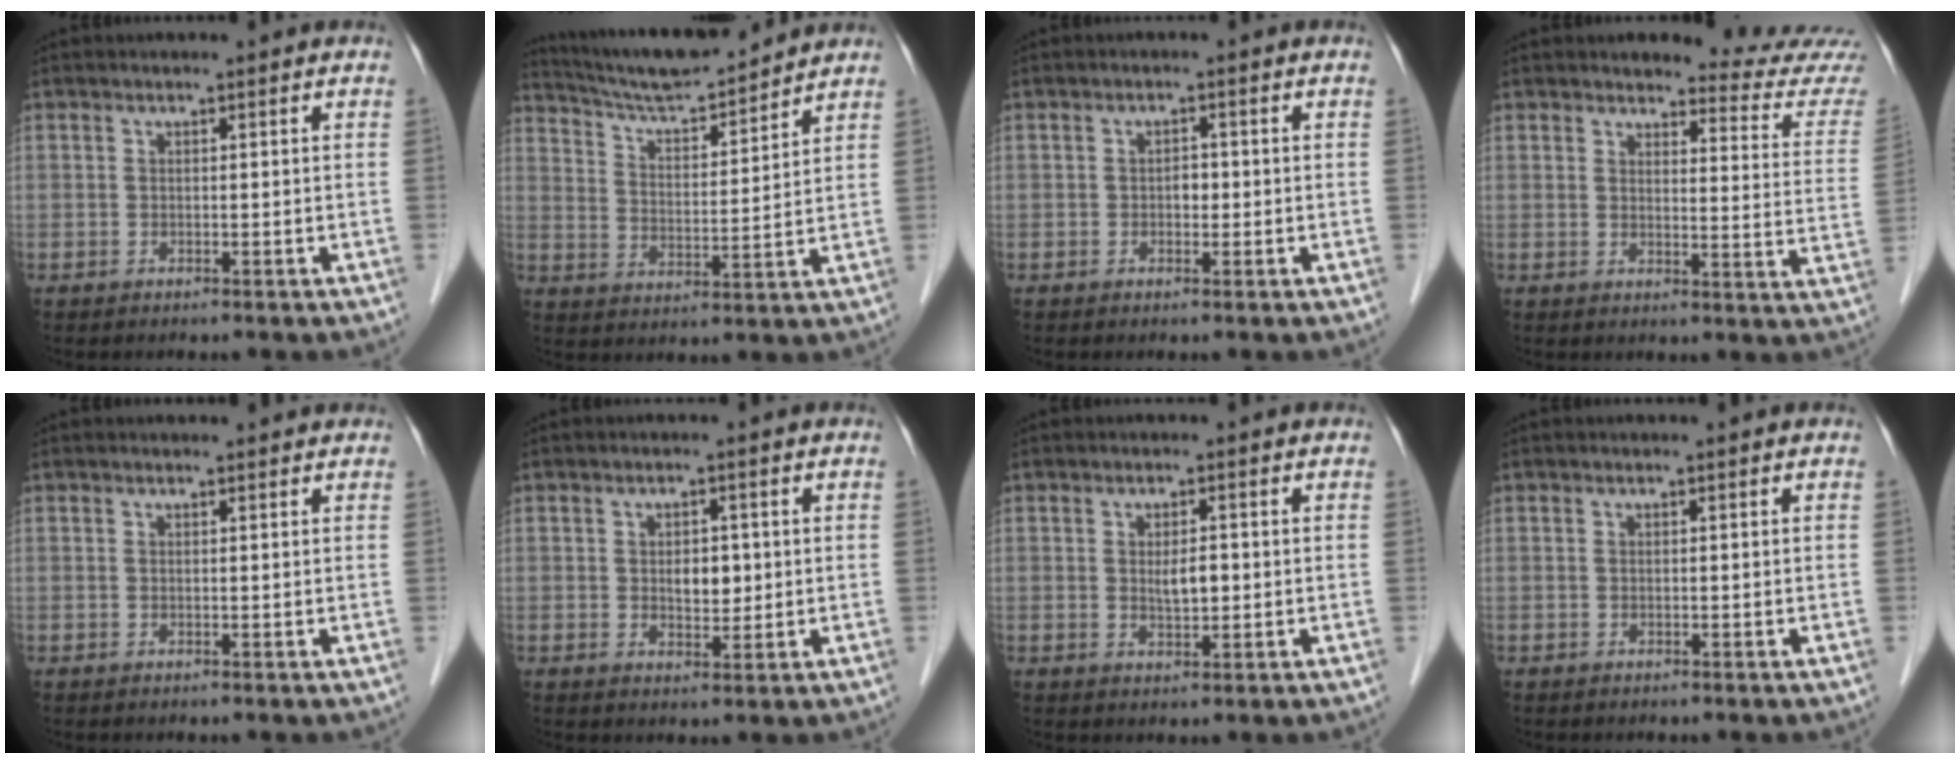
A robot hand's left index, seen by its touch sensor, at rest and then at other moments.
{"total": 12.7, "force": [12.0, 0.7, 4.1], "torque": [-0.079, 0.008, 0.203]}
{"total": 1.5, "force": [-0.4, 1.0, 1.1], "torque": [-0.014, 0.000, -0.008]}
{"total": 10.3, "force": [10.3, -0.5, 0.8], "torque": [-0.001, -0.093, 0.099]}
{"total": 1.6, "force": [1.5, 0.3, 0.3], "torque": [-0.013, 0.008, 0.015]}
{"total": 3.0, "force": [0.1, 1.9, 2.3], "torque": [-0.036, -0.004, 0.005]}
{"total": 2.6, "force": [-0.1, 0.9, 2.4], "torque": [-0.043, -0.006, 0.000]}
{"total": 0.0}